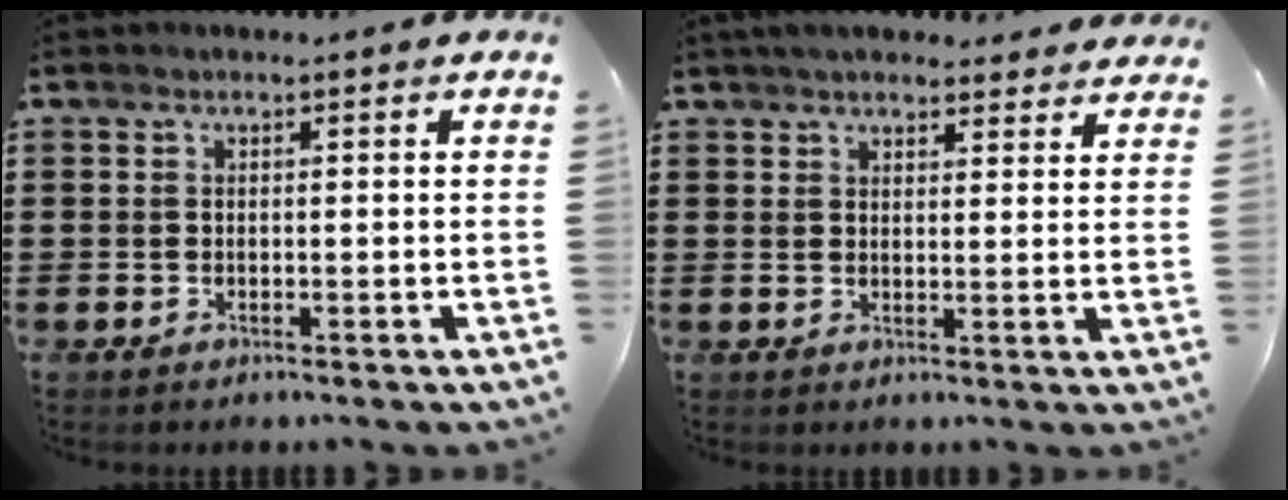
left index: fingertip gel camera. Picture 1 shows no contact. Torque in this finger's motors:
{"motor_torque": [2.14, 0.00, 1.05, 0.13]}